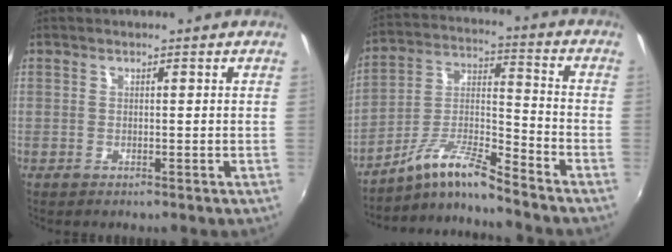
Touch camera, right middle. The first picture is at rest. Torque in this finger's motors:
{"motor_torque": [0.16, -0.53, -0.10, -0.05]}